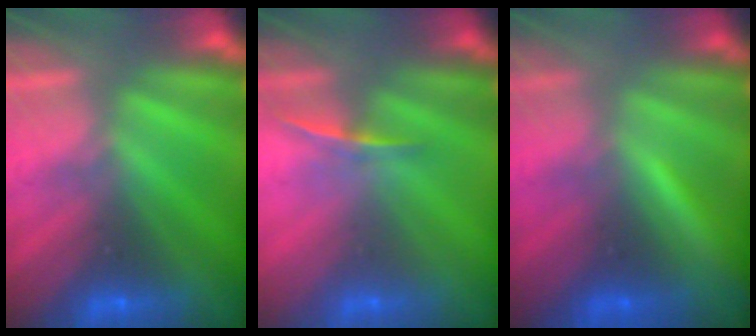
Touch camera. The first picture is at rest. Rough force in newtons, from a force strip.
{"total": 1.1}
{"total": 1.7}